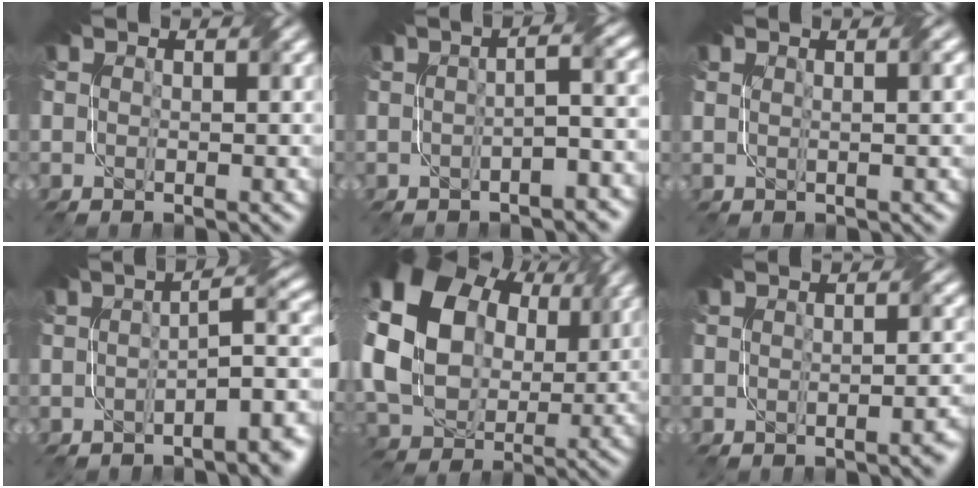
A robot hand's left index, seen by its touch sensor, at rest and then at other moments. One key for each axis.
{"total": 4.6, "fx": -1.3, "fy": 1.4, "fz": 4.1, "tx": -0.044, "ty": 0.012, "tz": -0.023}
{"total": 2.7, "fx": 0.9, "fy": 1.2, "fz": 2.2, "tx": -0.013, "ty": 0.007, "tz": -0.002}
{"total": 6.9, "fx": -2.2, "fy": 2.0, "fz": 6.2, "tx": -0.065, "ty": 0.013, "tz": -0.037}
{"total": 17.8, "fx": 5.1, "fy": 13.9, "fz": 9.8, "tx": -0.242, "ty": 0.034, "tz": 0.095}
{"total": 2.1, "fx": -0.9, "fy": 0.5, "fz": 1.8, "tx": -0.012, "ty": 0.003, "tz": -0.014}